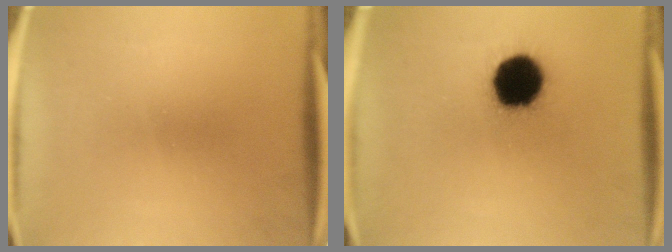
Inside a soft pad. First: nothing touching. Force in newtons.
{"total": 17.3}